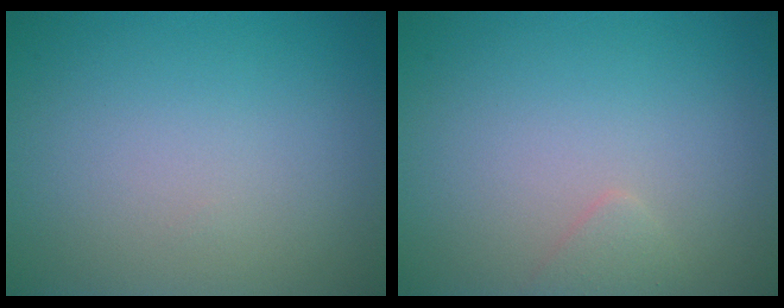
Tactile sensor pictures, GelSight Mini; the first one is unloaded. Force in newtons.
{"total": 0.9, "press": 0.9, "slide": 0.1}